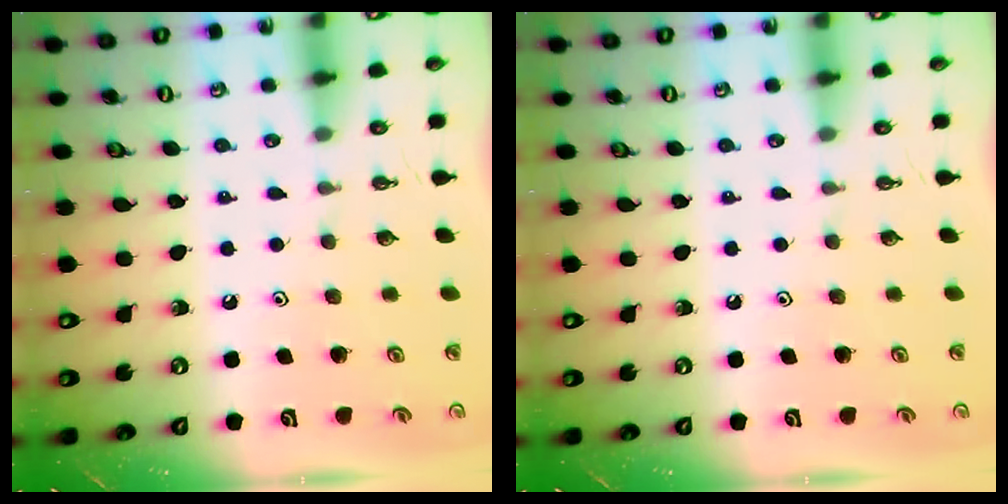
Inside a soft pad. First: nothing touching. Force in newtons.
{"total": 0.0}